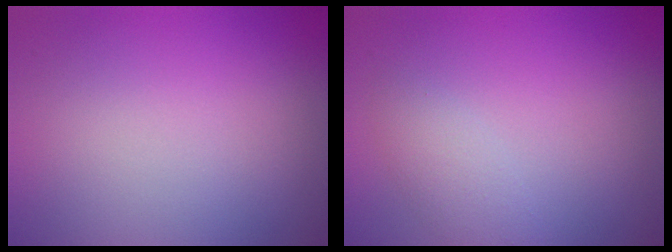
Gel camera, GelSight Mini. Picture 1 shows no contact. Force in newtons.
{"total": 2.0, "press": 2.0, "slide": 0.2}